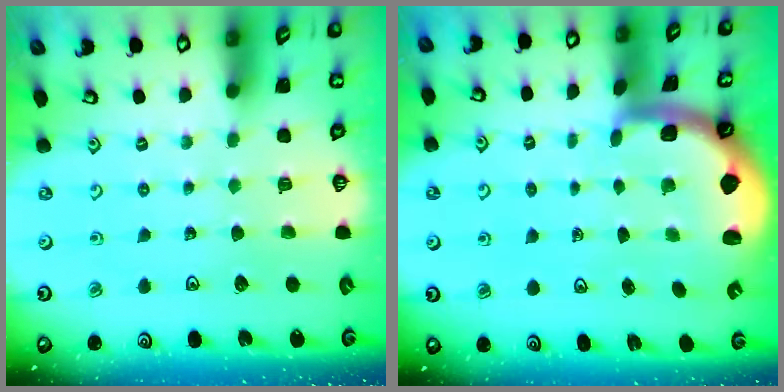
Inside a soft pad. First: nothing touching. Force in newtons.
{"total": 1.7, "press": 1.6, "slide": 0.3}